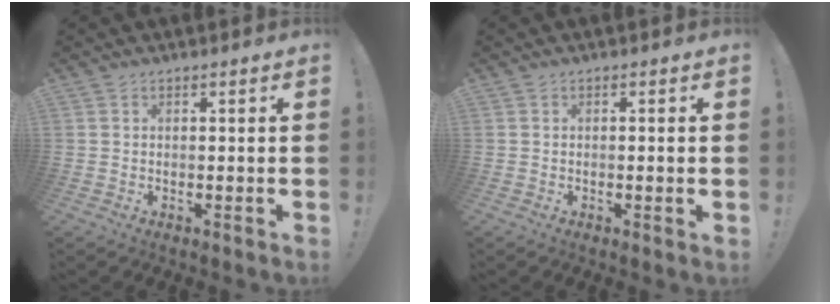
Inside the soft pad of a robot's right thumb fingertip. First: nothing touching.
{"total": 1.2, "force": [0.1, -0.2, 1.2], "torque": [-0.014, -0.002, 0.000]}